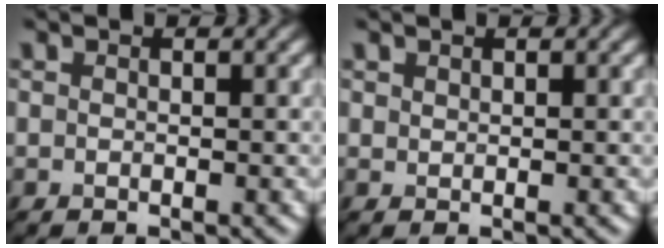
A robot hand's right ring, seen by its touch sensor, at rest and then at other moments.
{"total": 0.5, "force": [0.5, 0.2, 0.0], "torque": [-0.001, 0.000, 0.011]}